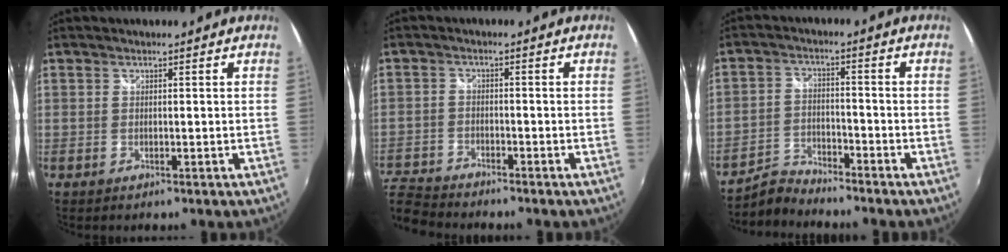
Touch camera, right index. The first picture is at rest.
{"total": 8.2, "force": [-7.7, 2.3, 1.7], "torque": [-0.072, -0.007, -0.156]}
{"total": 5.3, "force": [-5.2, 0.8, 0.2], "torque": [-0.013, 0.013, -0.105]}